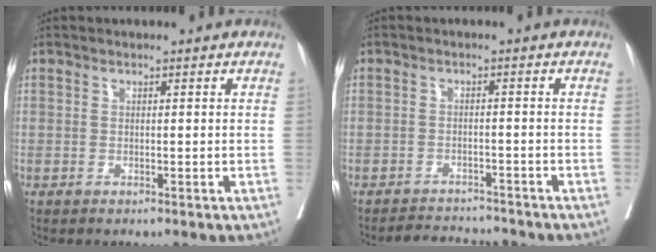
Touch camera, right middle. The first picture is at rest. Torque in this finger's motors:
{"motor_torque": [0.01, -0.14, -0.14, -0.03]}